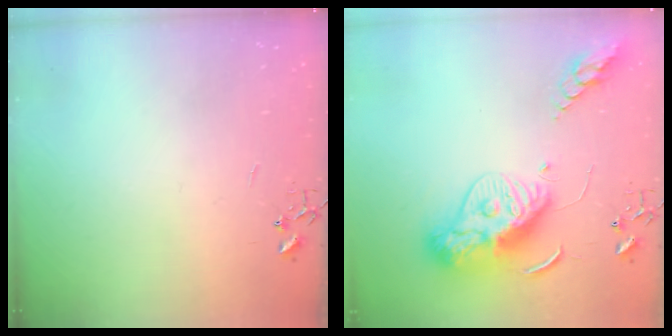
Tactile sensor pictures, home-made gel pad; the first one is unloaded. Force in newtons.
{"total": 15.4, "press": 15.3, "slide": 1.4}